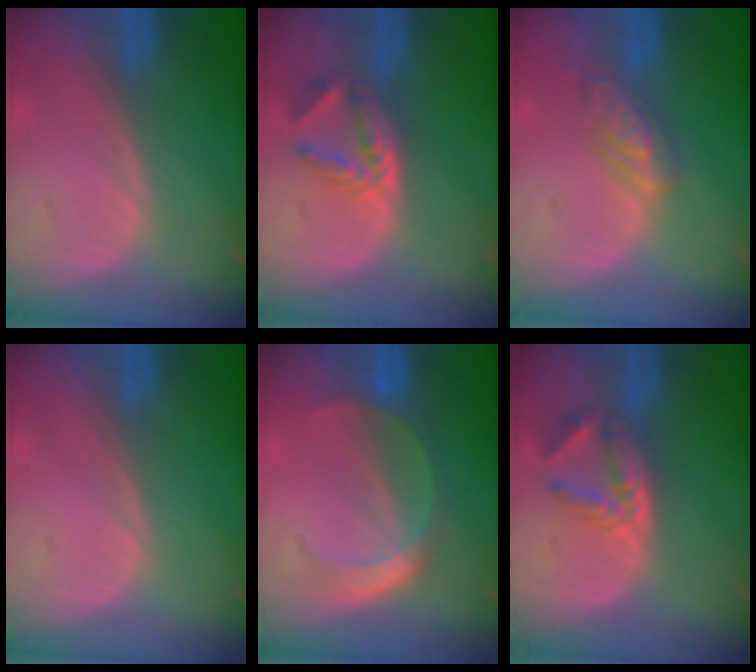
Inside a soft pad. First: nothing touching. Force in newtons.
{"total": 5.8, "press": 4.9, "slide": 3.1}
{"total": 4.7, "press": 4.5, "slide": 1.3}
{"total": 0.0}
{"total": 5.0, "press": 4.7, "slide": 1.8}
{"total": 5.8, "press": 4.9, "slide": 3.1}